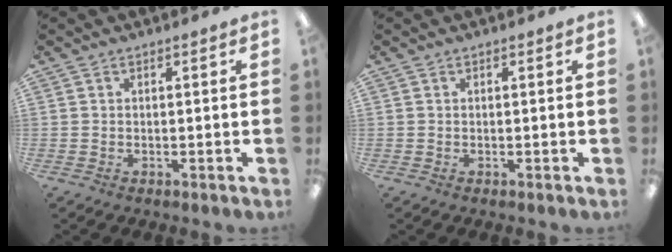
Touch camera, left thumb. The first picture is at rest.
{"total": 0.0}